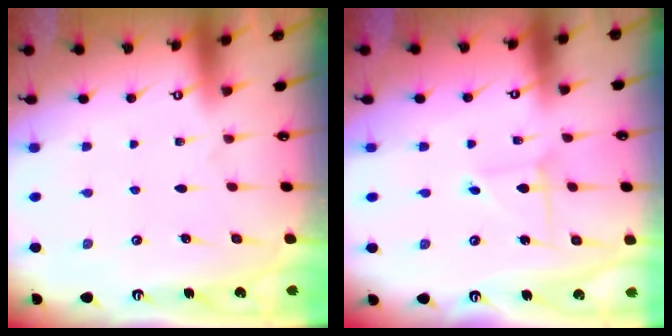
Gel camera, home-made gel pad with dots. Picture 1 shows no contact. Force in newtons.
{"total": 2.2, "press": 2.2, "slide": 0.0}